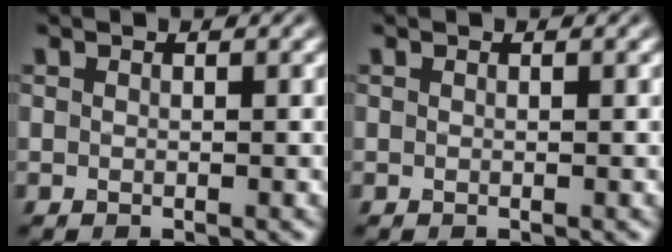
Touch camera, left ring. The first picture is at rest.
{"total": 0.0}